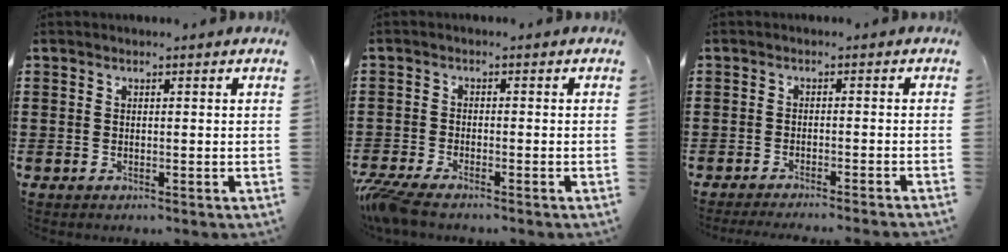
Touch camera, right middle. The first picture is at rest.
{"total": 3.5, "force": [-3.1, 0.2, 1.6], "torque": [-0.055, -0.016, -0.067]}
{"total": 1.9, "force": [-1.8, -0.5, 0.6], "torque": [-0.011, -0.001, -0.034]}